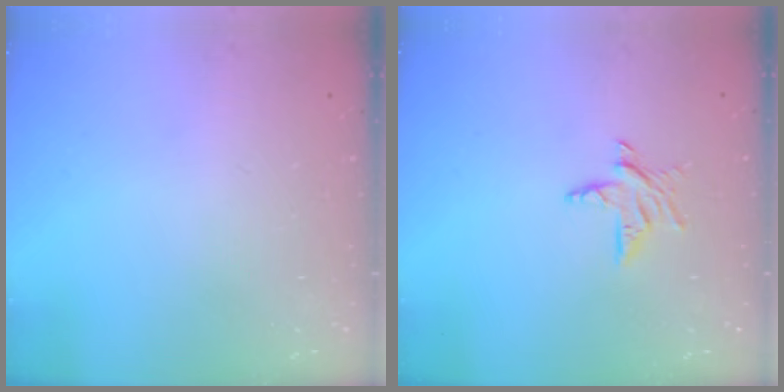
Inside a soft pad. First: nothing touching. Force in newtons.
{"total": 6.3, "press": 6.2, "slide": 0.6}